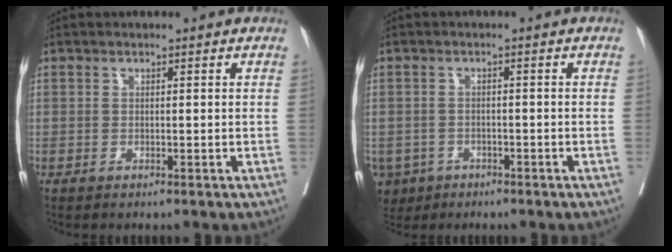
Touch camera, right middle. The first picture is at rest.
{"total": 6.2, "force": [-3.5, 4.9, 1.3], "torque": [-0.031, 0.003, -0.053]}